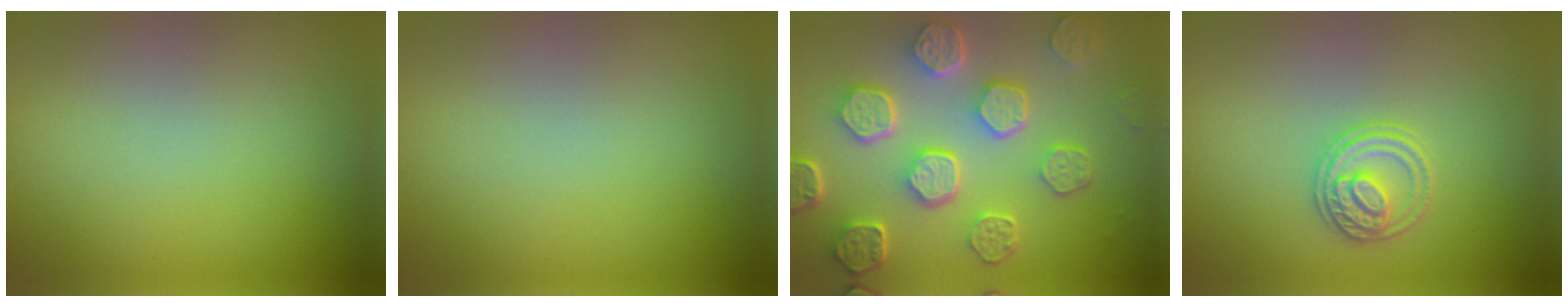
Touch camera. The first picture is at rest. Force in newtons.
{"total": 0.0}
{"total": 7.9, "press": 6.0, "slide": 5.2}
{"total": 2.7, "press": 2.7, "slide": 0.6}